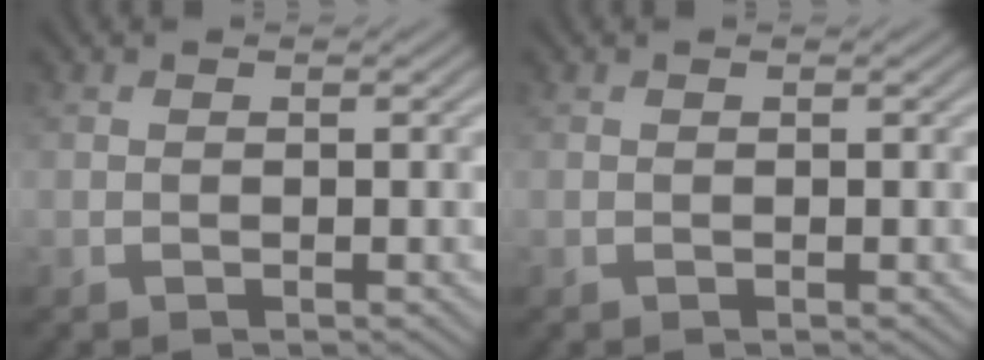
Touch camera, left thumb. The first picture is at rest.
{"total": 0.0}